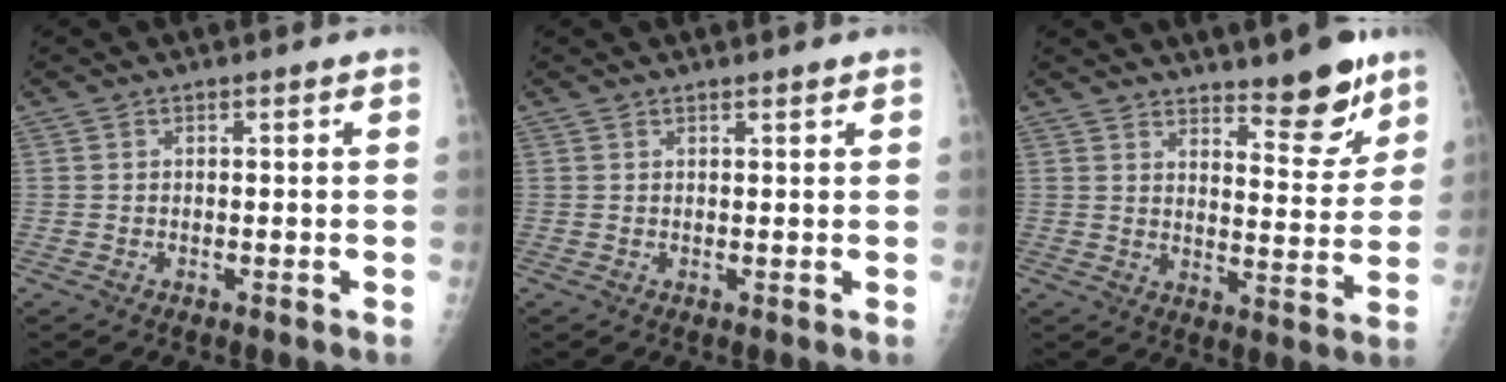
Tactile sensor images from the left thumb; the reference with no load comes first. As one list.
[{"total": 0.8, "force": [0.7, 0.2, 0.3], "torque": [-0.004, -0.005, 0.013]}, {"total": 10.1, "force": [7.6, 2.9, 6.0], "torque": [-0.056, -0.061, 0.118]}]